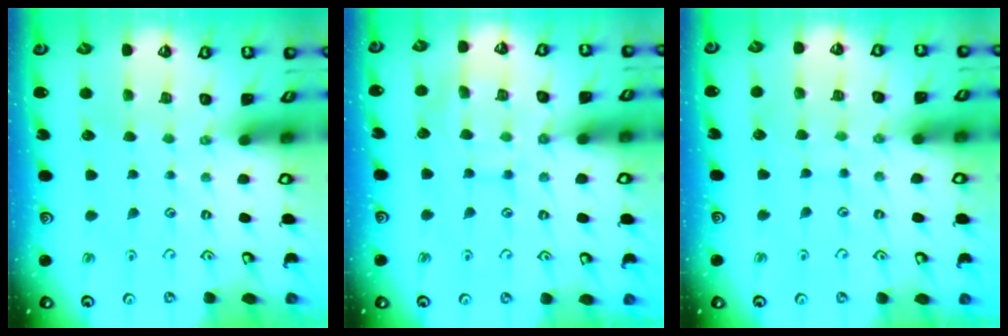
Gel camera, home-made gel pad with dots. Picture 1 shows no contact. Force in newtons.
{"total": 11.7, "press": 11.7, "slide": 0.7}
{"total": 6.2, "press": 6.2, "slide": 0.5}